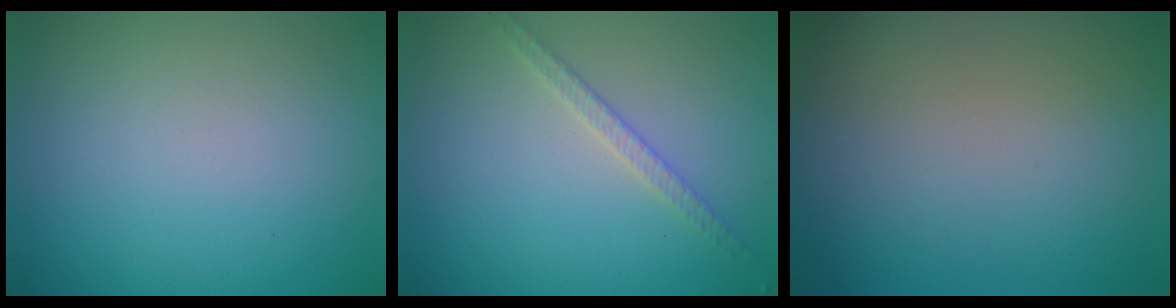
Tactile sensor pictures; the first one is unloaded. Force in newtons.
{"total": 1.9, "press": 1.9, "slide": 0.4}
{"total": 0.0}